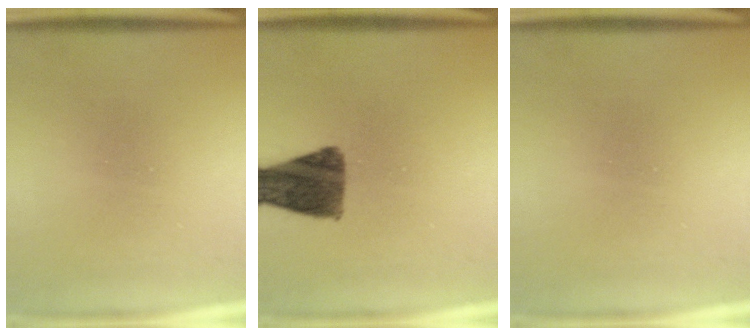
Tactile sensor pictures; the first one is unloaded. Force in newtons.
{"total": 11.0}
{"total": 0.0}